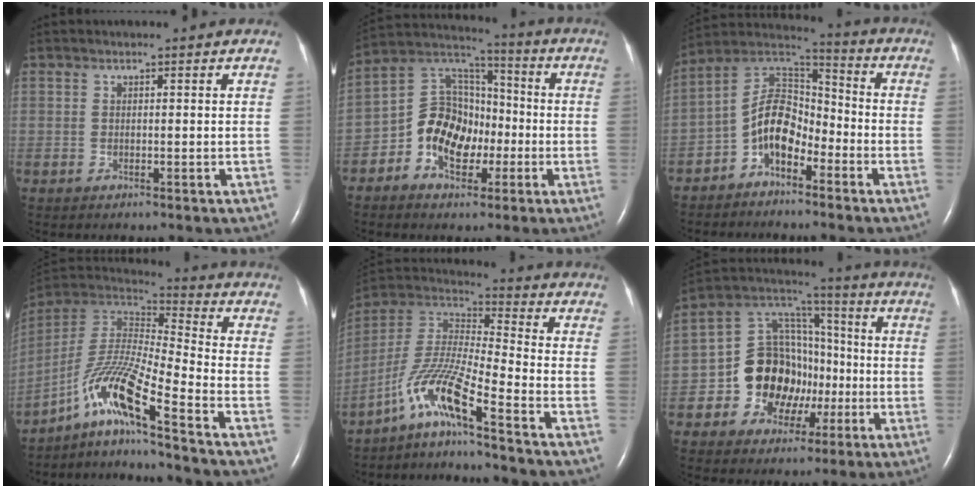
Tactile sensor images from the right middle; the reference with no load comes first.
{"total": 11.3, "force": [-3.8, 8.1, 6.9], "torque": [-0.148, 0.037, -0.066]}
{"total": 9.3, "force": [-4.4, 5.2, 6.3], "torque": [-0.126, 0.032, -0.086]}
{"total": 14.3, "force": [-8.9, -0.3, 11.2], "torque": [-0.232, 0.001, -0.164]}
{"total": 10.7, "force": [-7.5, -0.7, 7.6], "torque": [-0.173, 0.005, -0.146]}
{"total": 13.0, "force": [-3.3, 10.2, 7.3], "torque": [-0.140, 0.040, -0.049]}